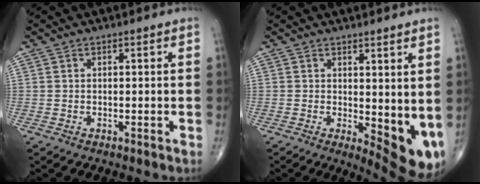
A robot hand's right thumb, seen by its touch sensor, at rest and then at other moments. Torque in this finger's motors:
{"motor_torque": [-0.26, 1.02, 0.19, -0.11, 0.04]}